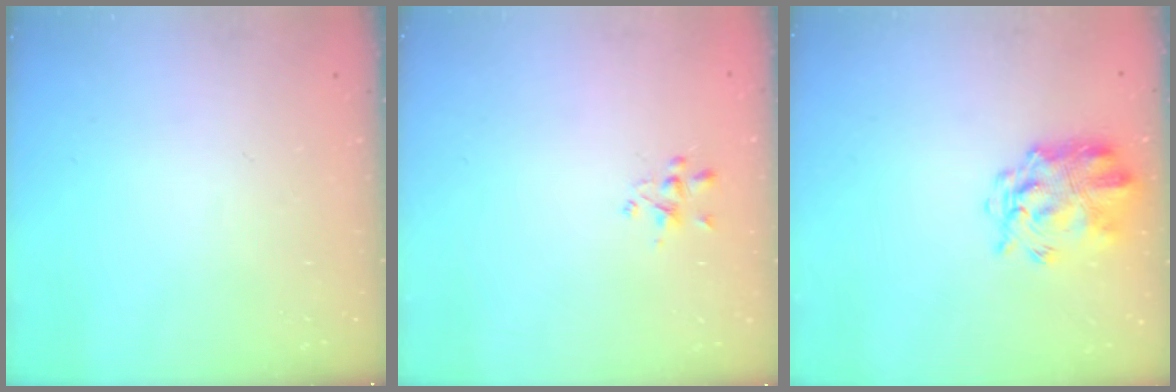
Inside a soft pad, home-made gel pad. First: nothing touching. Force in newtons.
{"total": 1.8, "press": 1.7, "slide": 0.7}
{"total": 4.4, "press": 4.1, "slide": 1.6}